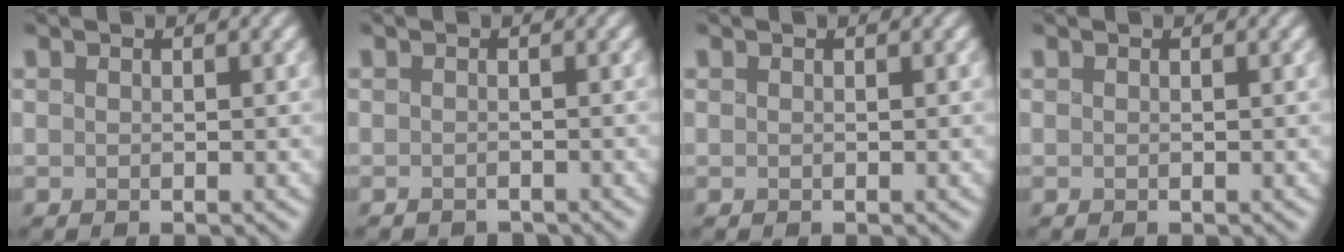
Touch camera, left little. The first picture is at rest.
{"total": 0.5, "force": [-0.5, 0.0, -0.3], "torque": [0.008, -0.003, -0.007]}
{"total": 0.0}
{"total": 0.0}